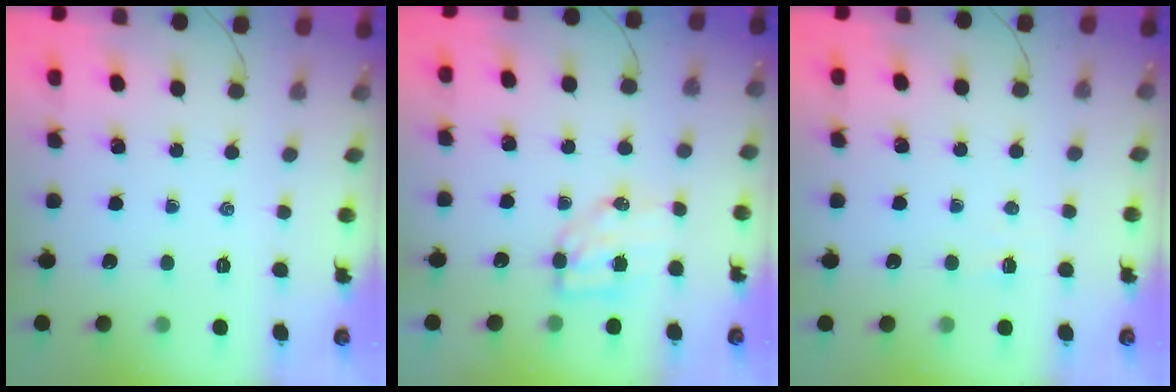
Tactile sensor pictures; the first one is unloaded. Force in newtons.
{"total": 6.6, "press": 6.6, "slide": 0.9}
{"total": 1.2, "press": 1.1, "slide": 0.5}